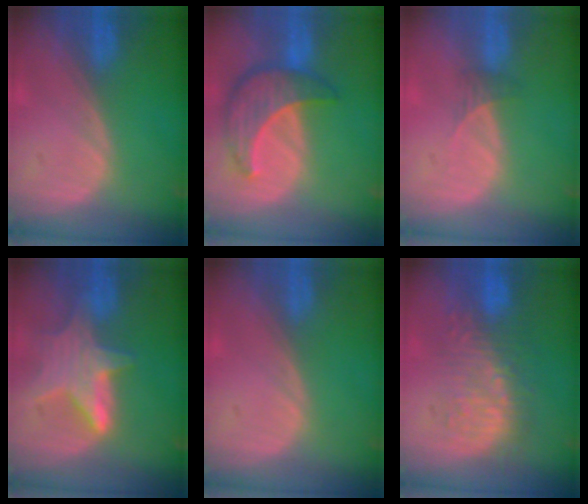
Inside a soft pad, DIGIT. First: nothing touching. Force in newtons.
{"total": 8.6, "press": 7.8, "slide": 3.7}
{"total": 1.6, "press": 1.3, "slide": 0.9}
{"total": 7.0, "press": 6.7, "slide": 2.0}
{"total": 0.0}
{"total": 9.2, "press": 8.7, "slide": 2.7}